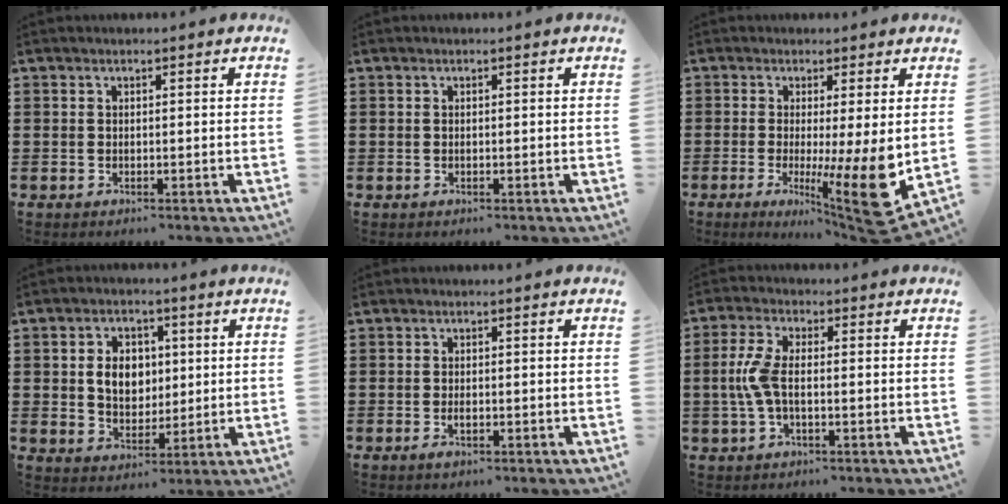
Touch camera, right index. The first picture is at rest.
{"total": 0.0}
{"total": 10.9, "force": [-0.4, 1.1, 10.8], "torque": [-0.161, -0.040, -0.002]}
{"total": 6.1, "force": [0.7, 4.8, 3.7], "torque": [-0.072, 0.010, 0.007]}
{"total": 1.5, "force": [-0.5, 0.5, 1.3], "torque": [-0.025, -0.003, -0.008]}
{"total": 5.7, "force": [-0.7, 2.3, 5.2], "torque": [-0.128, -0.004, -0.023]}